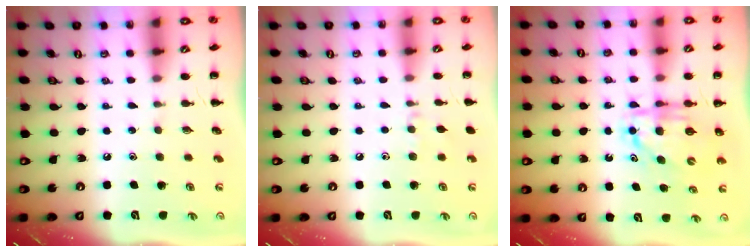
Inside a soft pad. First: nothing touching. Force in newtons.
{"total": 5.0, "press": 4.7, "slide": 1.6}
{"total": 6.3, "press": 6.2, "slide": 0.9}